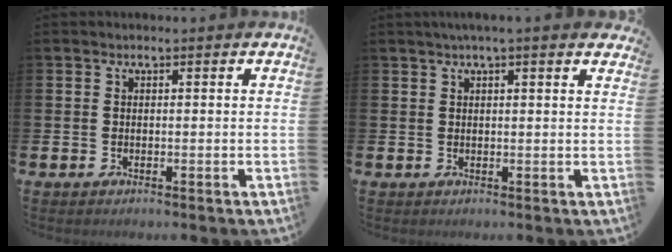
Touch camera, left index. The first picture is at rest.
{"total": 2.2, "force": [1.9, -0.2, 1.0], "torque": [-0.018, -0.004, 0.034]}